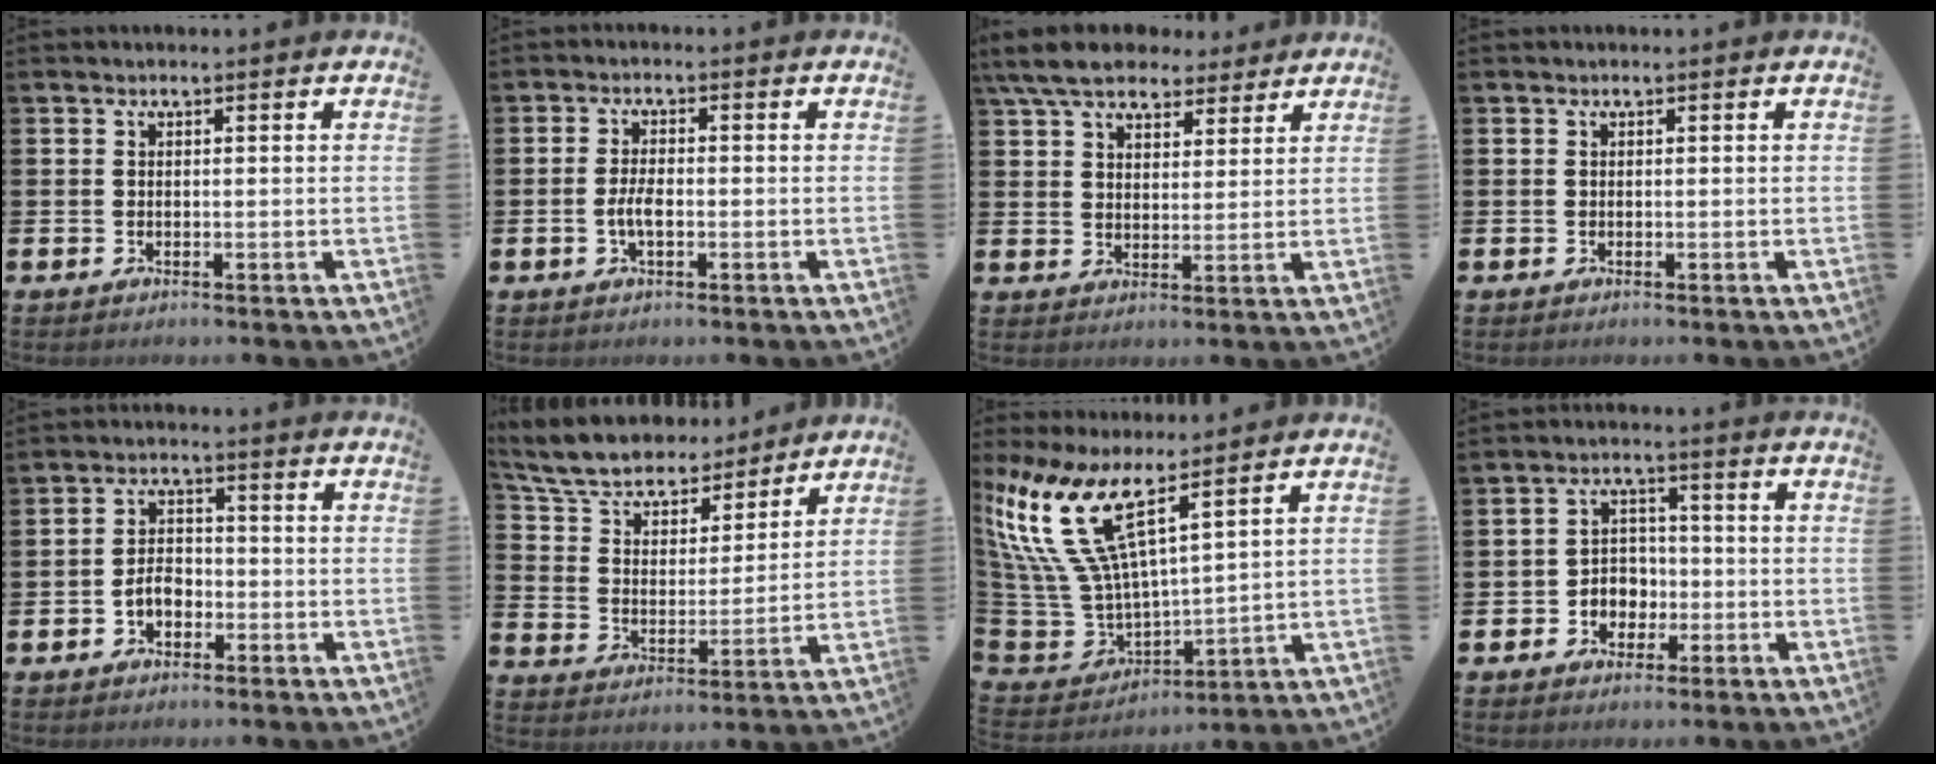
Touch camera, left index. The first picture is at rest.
{"total": 2.6, "force": [-1.0, 0.9, 2.2], "torque": [-0.037, 0.001, -0.020]}
{"total": 8.0, "force": [7.1, 3.0, 2.4], "torque": [-0.060, -0.024, 0.129]}
{"total": 0.0}
{"total": 3.1, "force": [-1.8, 2.0, 1.5], "torque": [-0.027, 0.006, -0.037]}
{"total": 7.5, "force": [7.0, 2.4, 1.5], "torque": [-0.072, -0.050, 0.125]}
{"total": 11.6, "force": [8.5, 3.9, 6.9], "torque": [-0.188, -0.062, 0.148]}
{"total": 3.6, "force": [-1.5, 3.2, 0.7], "torque": [-0.023, 0.003, -0.035]}